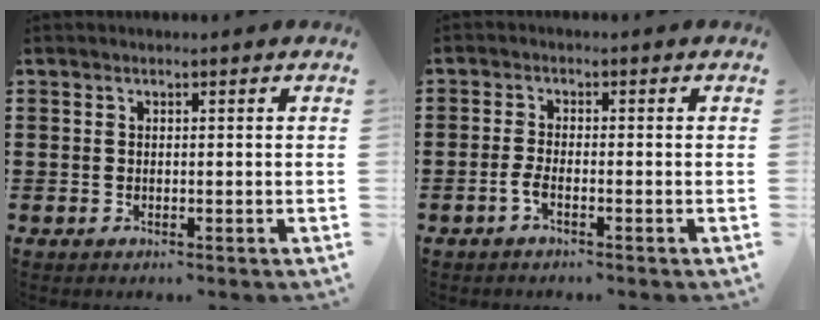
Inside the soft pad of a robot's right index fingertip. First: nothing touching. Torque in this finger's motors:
{"motor_torque": [1.16, 0.98, 0.03, 0.01]}